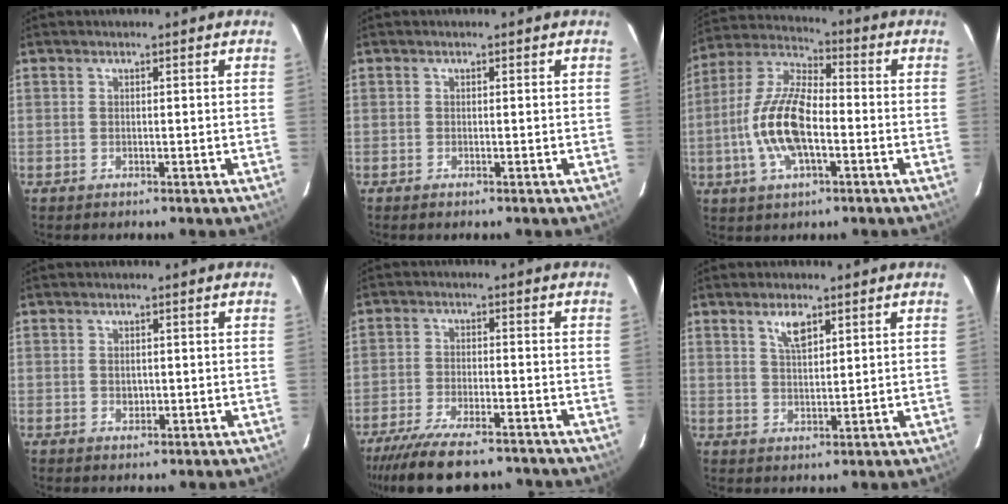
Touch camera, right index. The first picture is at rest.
{"total": 0.0}
{"total": 14.5, "force": [-3.4, 6.1, 12.6], "torque": [-0.266, 0.003, -0.069]}
{"total": 1.6, "force": [-0.1, 1.4, 0.8], "torque": [-0.012, 0.001, -0.001]}
{"total": 15.4, "force": [-12.8, 4.3, 7.4], "torque": [-0.162, -0.026, -0.204]}
{"total": 4.4, "force": [2.6, 1.7, 3.1], "torque": [-0.054, 0.002, 0.048]}